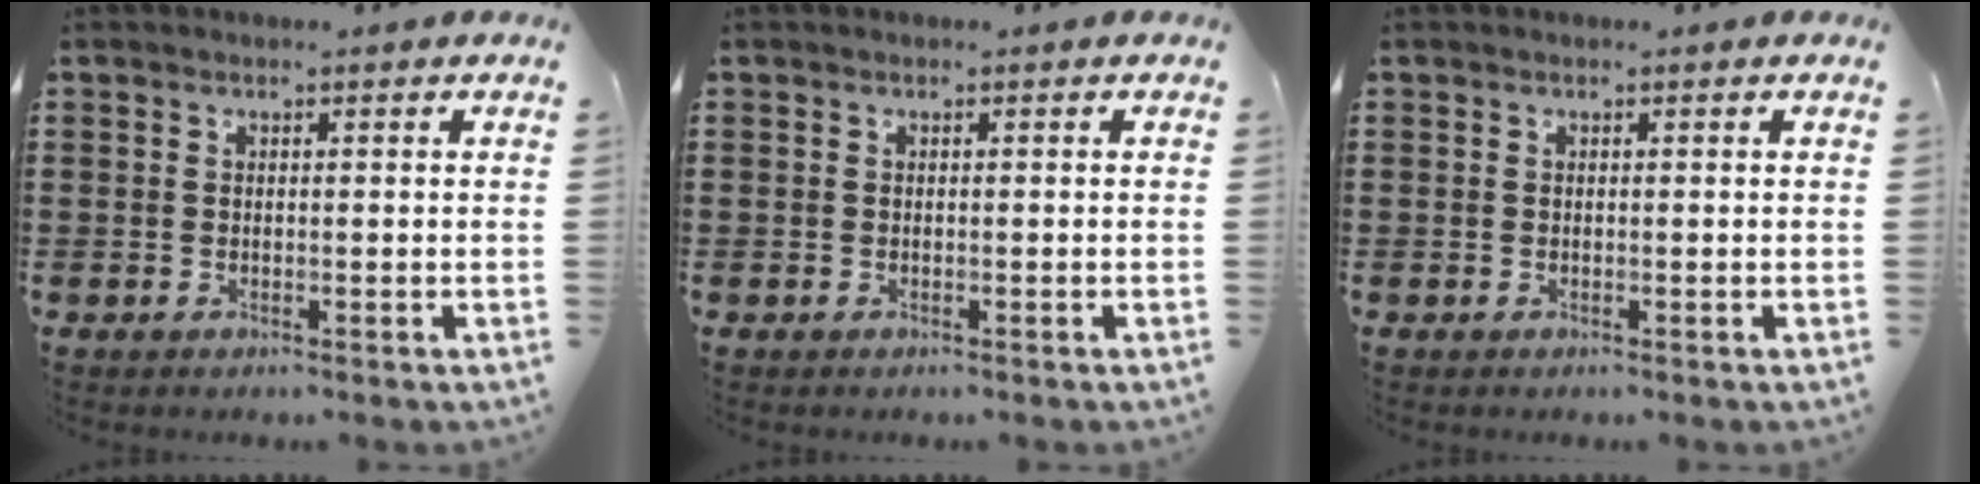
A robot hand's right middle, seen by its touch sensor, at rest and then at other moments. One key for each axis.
{"total": 0.0}
{"total": 0.0}